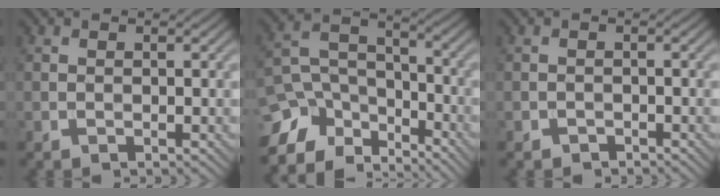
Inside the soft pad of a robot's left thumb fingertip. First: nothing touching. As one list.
[{"total": 10.8, "force": [-8.4, 5.9, 3.4], "torque": [-0.094, -0.003, -0.151]}, {"total": 0.8, "force": [-0.7, 0.2, -0.4], "torque": [0.007, -0.001, -0.013]}]